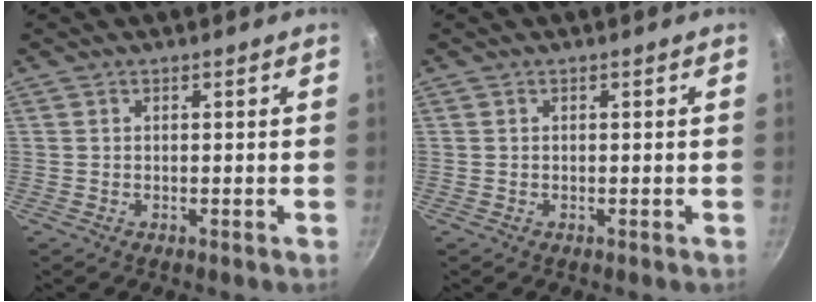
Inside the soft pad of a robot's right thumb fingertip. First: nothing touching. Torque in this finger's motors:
{"motor_torque": [-0.01, -0.01, 0.00, 0.00, 0.04]}